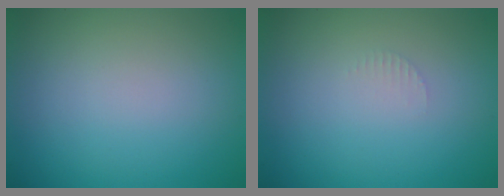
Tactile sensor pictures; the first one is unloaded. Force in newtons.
{"total": 0.7, "press": 0.6, "slide": 0.1}